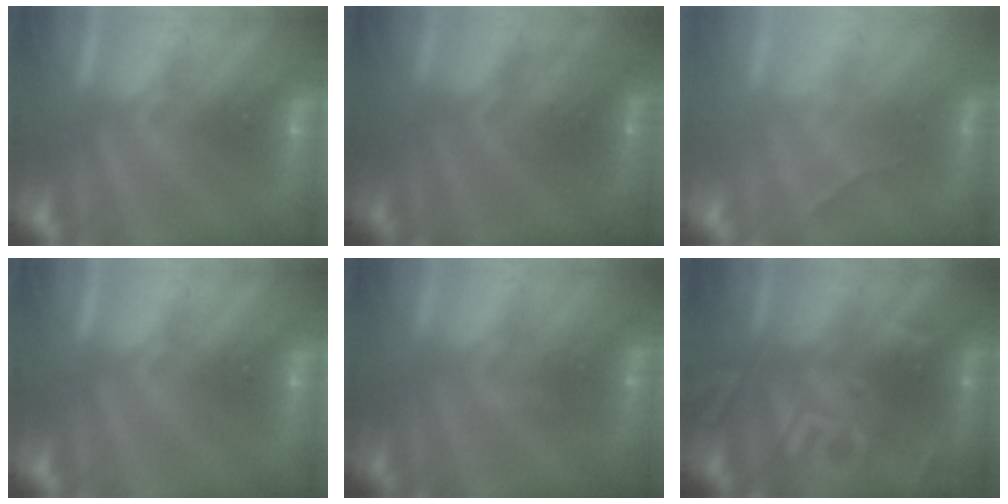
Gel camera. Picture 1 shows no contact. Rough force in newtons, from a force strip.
{"total": 1.7}
{"total": 2.3}
{"total": 0.0}
{"total": 1.2}
{"total": 2.8}